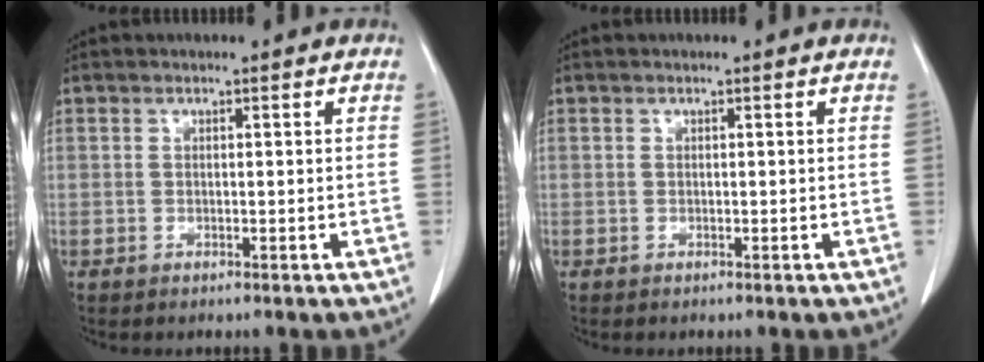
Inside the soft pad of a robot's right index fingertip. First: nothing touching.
{"total": 0.0}